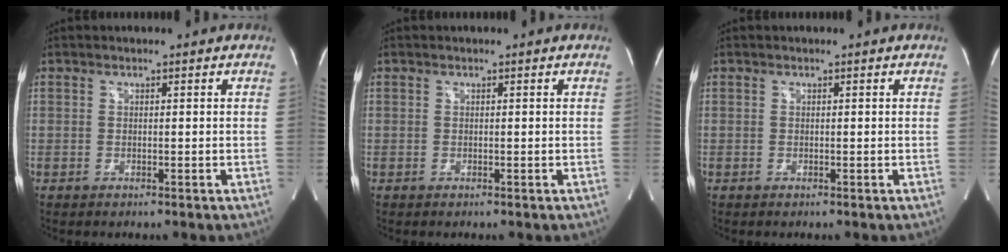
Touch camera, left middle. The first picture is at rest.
{"total": 0.0}
{"total": 0.0}